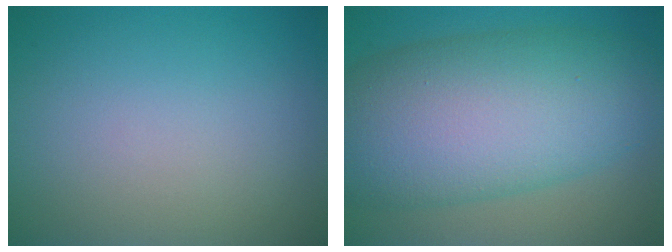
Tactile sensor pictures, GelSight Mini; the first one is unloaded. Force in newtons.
{"total": 13.0, "press": 13.0, "slide": 0.1}